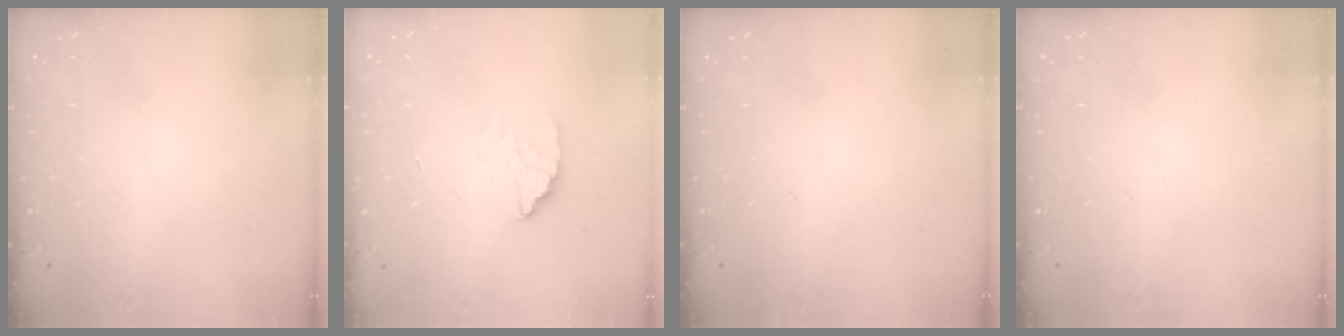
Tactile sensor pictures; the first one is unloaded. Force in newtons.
{"total": 2.5, "press": 2.5, "slide": 0.1}
{"total": 0.0}
{"total": 0.0}